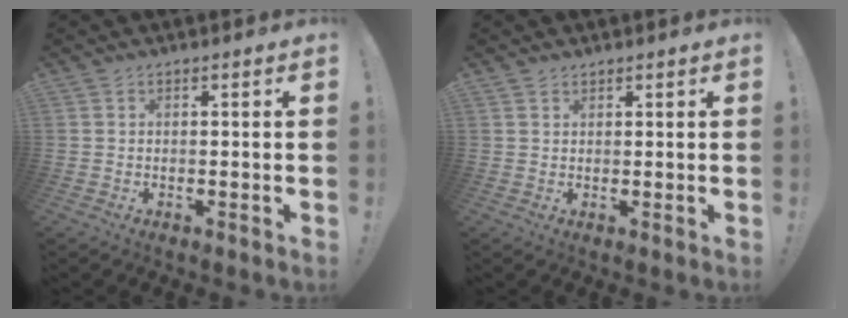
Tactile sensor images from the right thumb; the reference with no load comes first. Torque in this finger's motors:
{"motor_torque": [-0.04, -0.17, -0.17, 0.08, 0.05]}